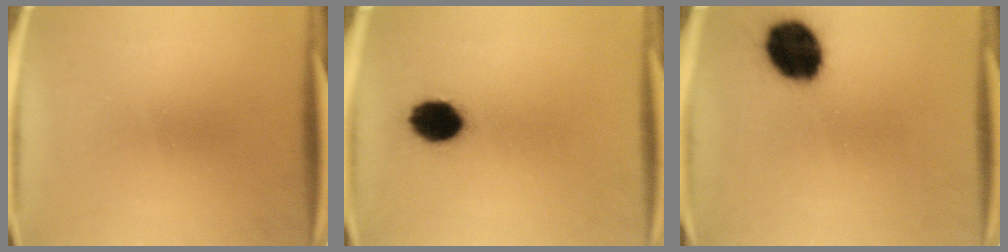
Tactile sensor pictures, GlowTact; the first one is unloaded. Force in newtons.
{"total": 9.5}
{"total": 16.0}